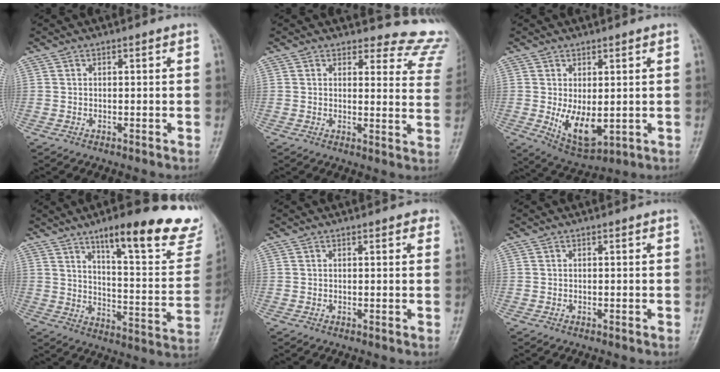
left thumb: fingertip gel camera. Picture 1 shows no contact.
{"total": 12.6, "force": [12.1, 3.6, 0.0], "torque": [0.057, -0.119, 0.096]}
{"total": 8.0, "force": [-0.4, 4.0, 6.9], "torque": [-0.102, -0.018, 0.012]}
{"total": 23.6, "force": [16.4, 5.6, 16.0], "torque": [-0.177, -0.077, 0.225]}
{"total": 1.5, "force": [1.0, 0.7, 1.0], "torque": [-0.005, -0.002, 0.008]}
{"total": 0.0}